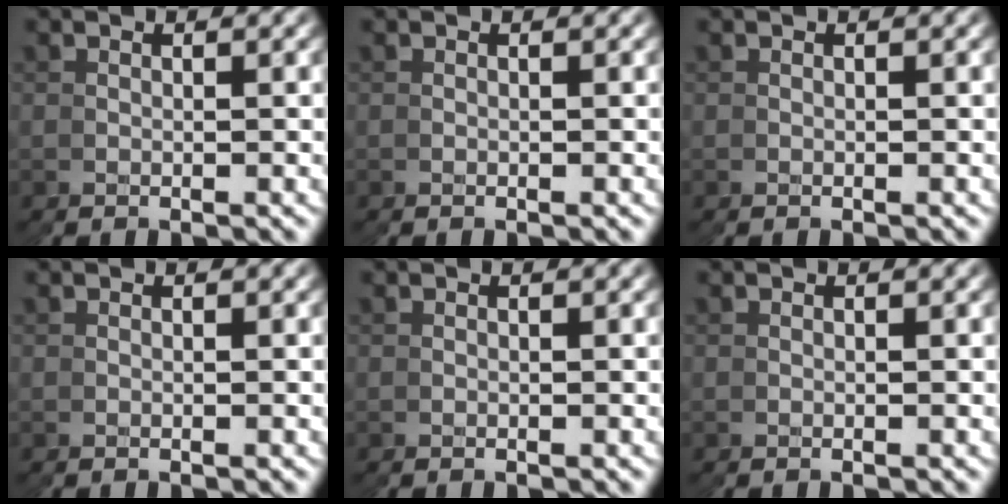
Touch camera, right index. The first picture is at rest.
{"total": 0.0}
{"total": 0.0}
{"total": 0.0}
{"total": 0.0}
{"total": 0.0}